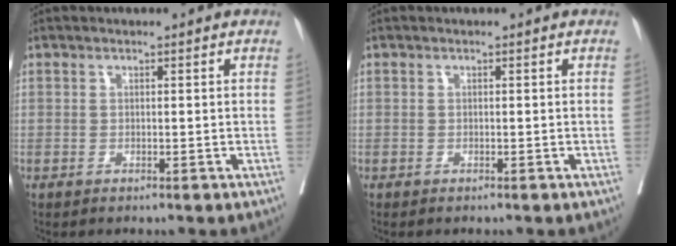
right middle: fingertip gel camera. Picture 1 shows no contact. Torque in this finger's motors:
{"motor_torque": [0.60, -0.88, 0.05, 0.03]}